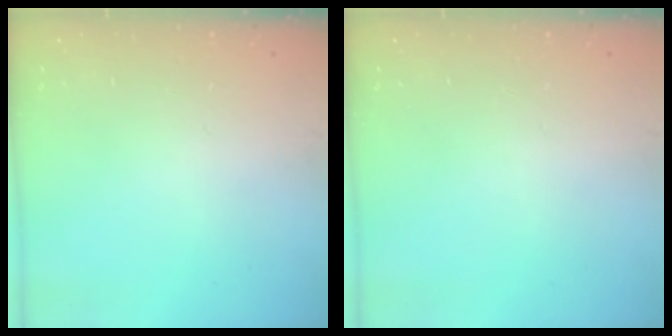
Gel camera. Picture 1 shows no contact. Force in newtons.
{"total": 0.0}